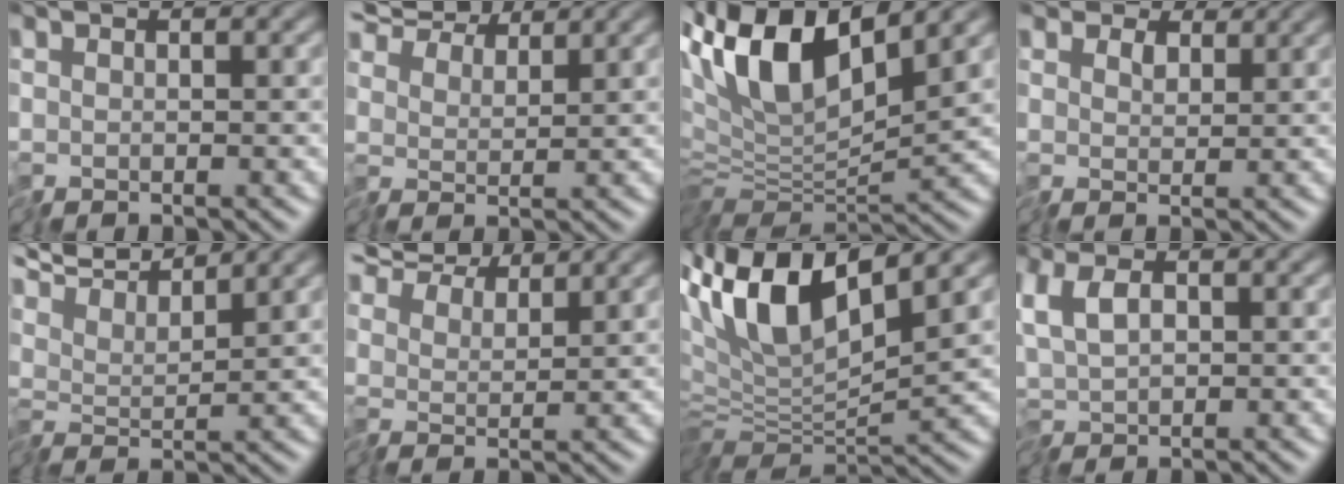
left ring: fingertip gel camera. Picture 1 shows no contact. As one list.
[{"total": 7.3, "force": [6.4, 2.4, 2.6], "torque": [-0.078, 0.019, 0.099]}, {"total": 8.8, "force": [2.9, 3.8, 7.4], "torque": [-0.143, 0.007, 0.045]}, {"total": 2.8, "force": [2.0, 1.7, 1.0], "torque": [-0.029, 0.003, 0.026]}, {"total": 5.3, "force": [4.8, 0.3, 2.2], "torque": [-0.058, 0.017, 0.080]}, {"total": 7.1, "force": [6.2, 2.3, 2.6], "torque": [-0.077, 0.023, 0.094]}, {"total": 8.0, "force": [2.7, 2.8, 6.9], "torque": [-0.139, 0.005, 0.042]}, {"total": 3.8, "force": [0.0, 2.1, 3.2], "torque": [-0.066, 0.004, -0.011]}]